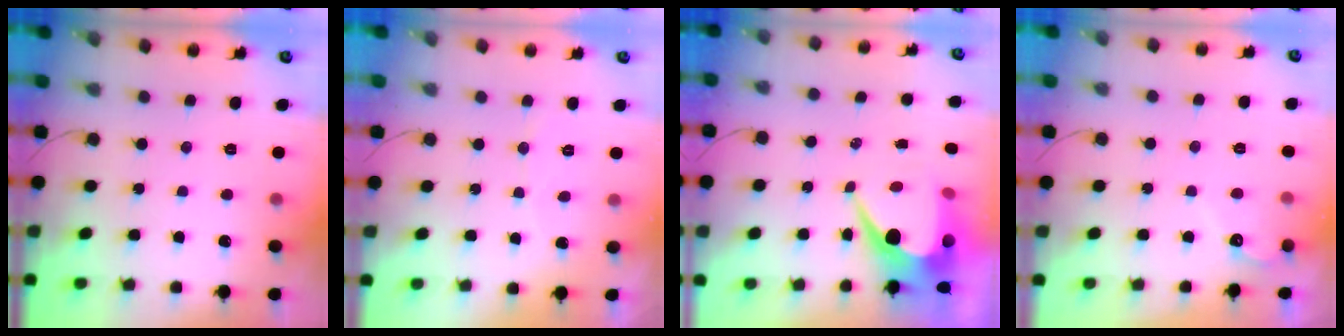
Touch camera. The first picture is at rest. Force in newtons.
{"total": 3.6, "press": 3.6, "slide": 0.2}
{"total": 9.9, "press": 9.8, "slide": 0.9}
{"total": 3.5, "press": 3.5, "slide": 0.3}